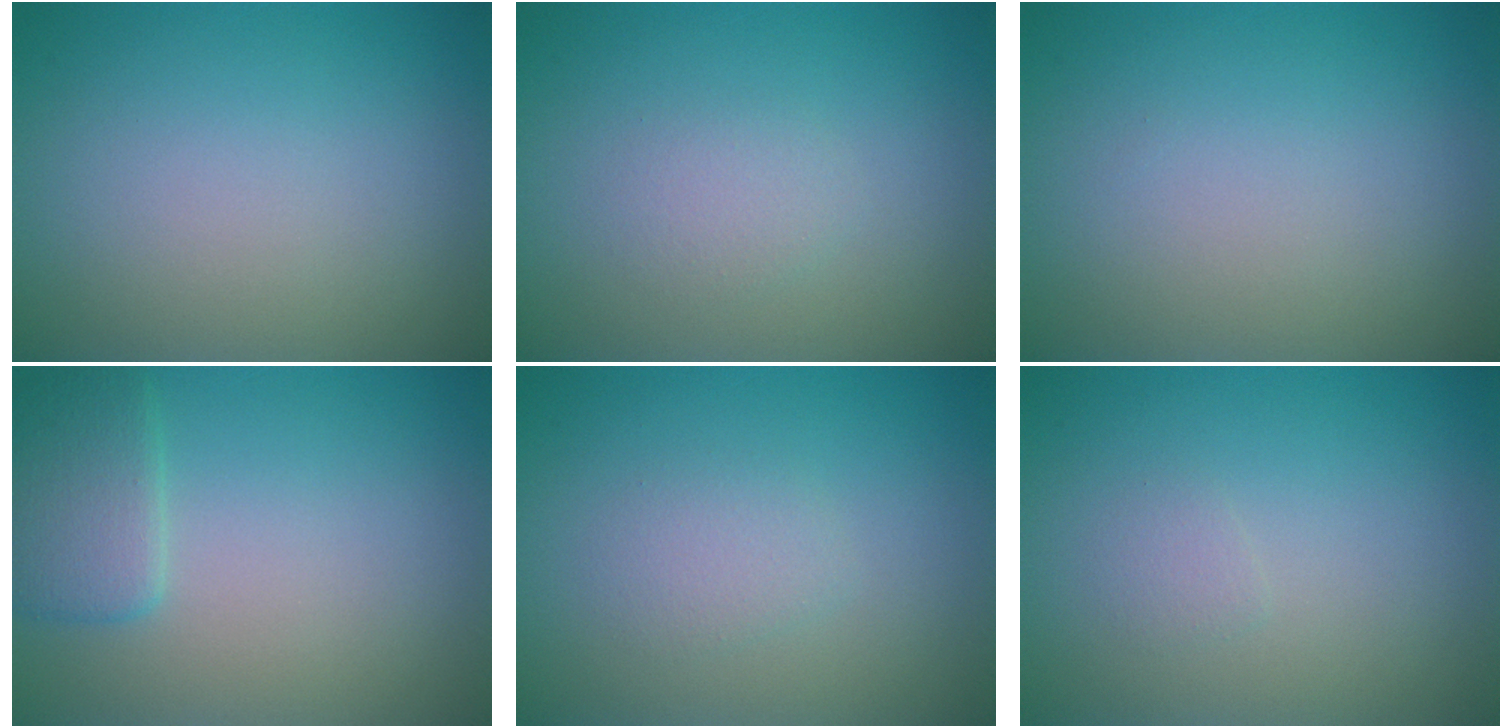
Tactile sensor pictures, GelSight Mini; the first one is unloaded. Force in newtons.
{"total": 1.2, "press": 1.2, "slide": 0.0}
{"total": 0.0}
{"total": 2.9, "press": 2.9, "slide": 0.1}
{"total": 1.4, "press": 1.4, "slide": 0.1}
{"total": 0.7, "press": 0.7, "slide": 0.0}